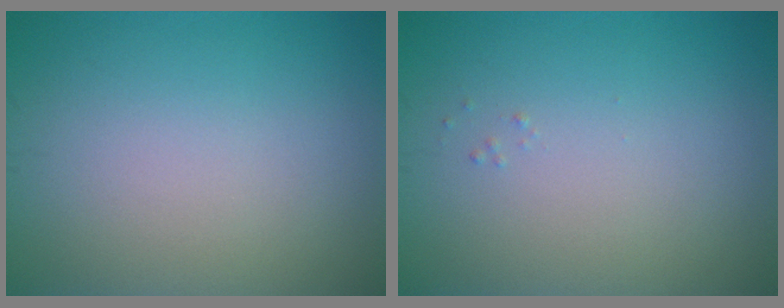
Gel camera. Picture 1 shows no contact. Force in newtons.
{"total": 0.0}